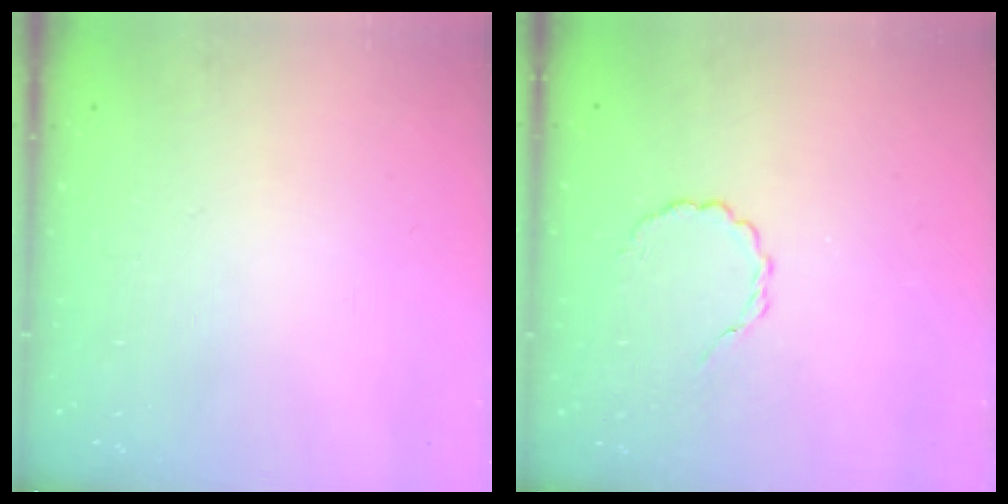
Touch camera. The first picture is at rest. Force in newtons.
{"total": 2.9, "press": 2.6, "slide": 1.1}